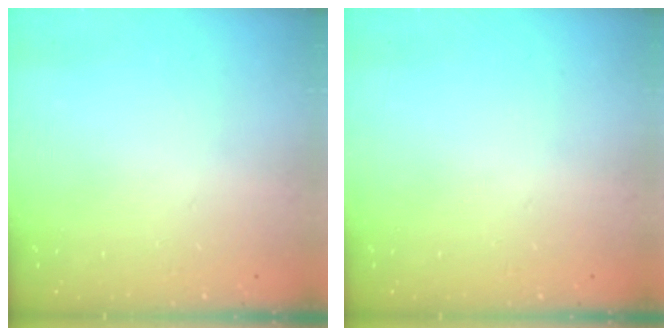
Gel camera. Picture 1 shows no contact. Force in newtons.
{"total": 0.0}